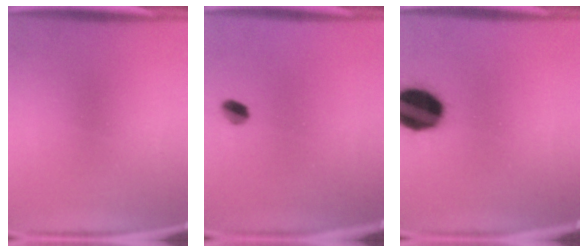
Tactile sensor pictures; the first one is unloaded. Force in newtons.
{"total": 2.7}
{"total": 16.7}